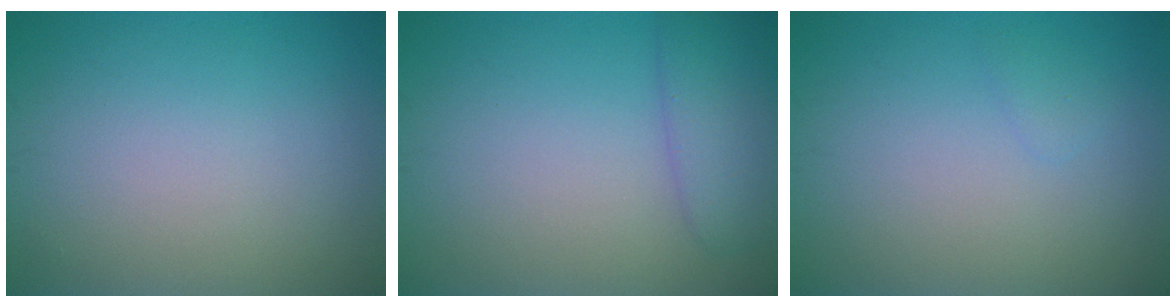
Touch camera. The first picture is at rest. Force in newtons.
{"total": 2.9, "press": 2.9, "slide": 0.3}
{"total": 0.7, "press": 0.7, "slide": 0.0}